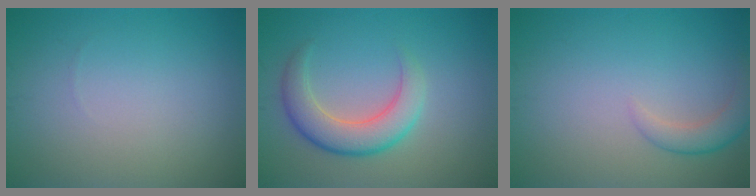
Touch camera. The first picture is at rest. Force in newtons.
{"total": 4.7, "press": 4.7, "slide": 0.4}
{"total": 2.6, "press": 2.6, "slide": 0.2}